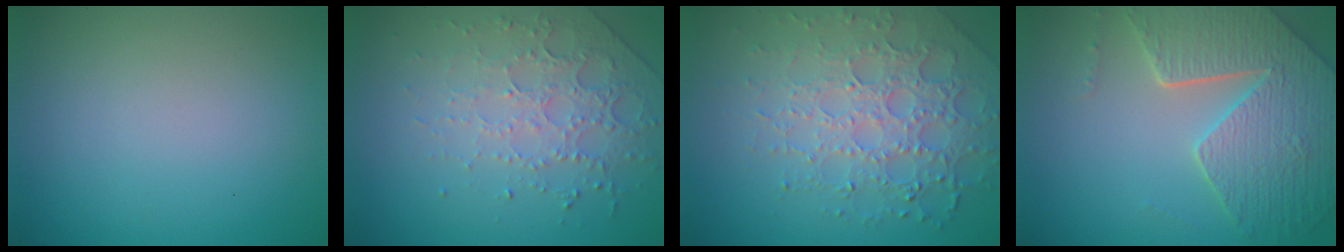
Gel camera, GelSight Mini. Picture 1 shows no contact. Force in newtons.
{"total": 4.4, "press": 3.1, "slide": 3.2}
{"total": 6.4, "press": 4.9, "slide": 4.1}
{"total": 7.3, "press": 5.5, "slide": 4.7}